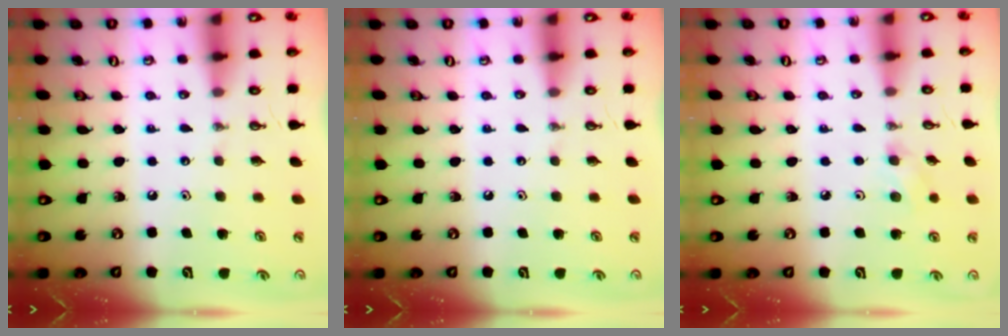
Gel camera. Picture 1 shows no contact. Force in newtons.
{"total": 0.0}
{"total": 5.6, "press": 5.2, "slide": 1.9}